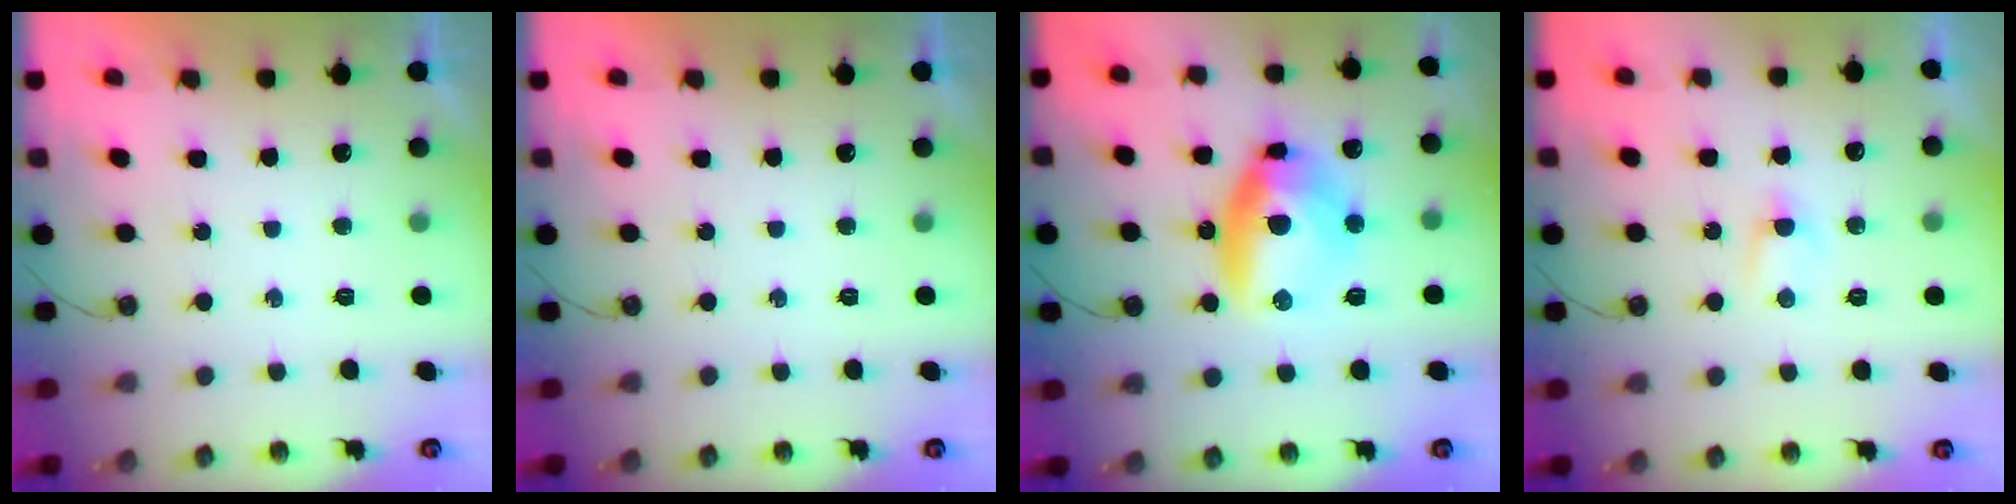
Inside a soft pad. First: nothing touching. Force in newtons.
{"total": 0.0}
{"total": 12.8, "press": 12.7, "slide": 1.5}
{"total": 2.5, "press": 2.5, "slide": 0.4}